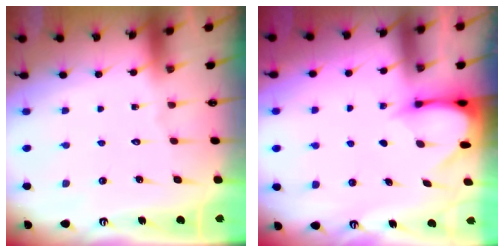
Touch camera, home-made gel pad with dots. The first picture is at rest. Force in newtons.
{"total": 3.3, "press": 3.3, "slide": 0.2}